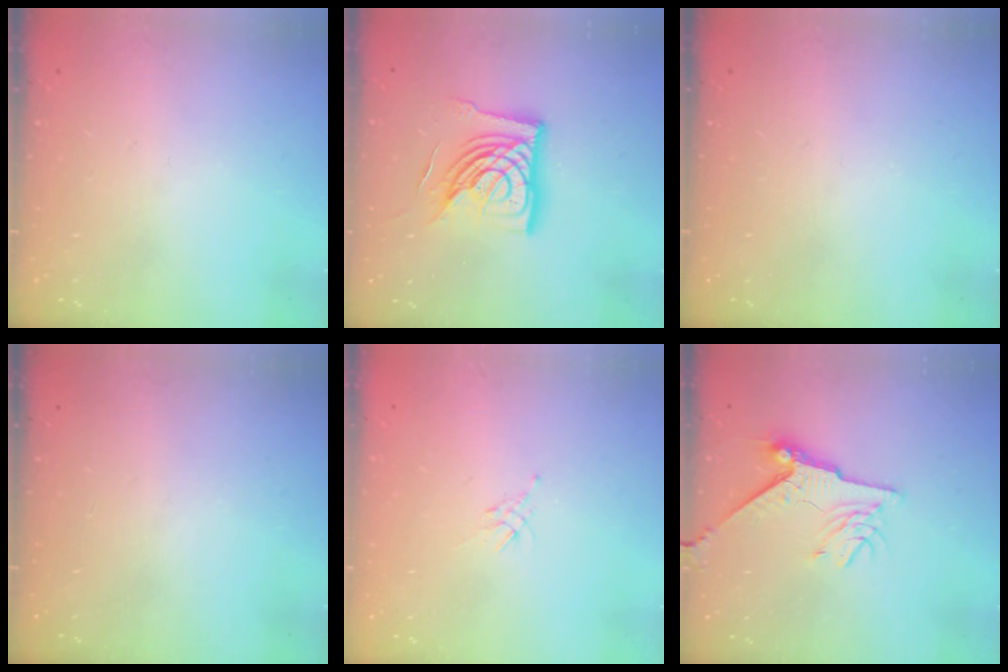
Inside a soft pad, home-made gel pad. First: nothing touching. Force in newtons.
{"total": 15.6, "press": 15.5, "slide": 1.2}
{"total": 0.0}
{"total": 0.0}
{"total": 2.1, "press": 2.0, "slide": 0.5}
{"total": 7.6, "press": 7.6, "slide": 1.0}